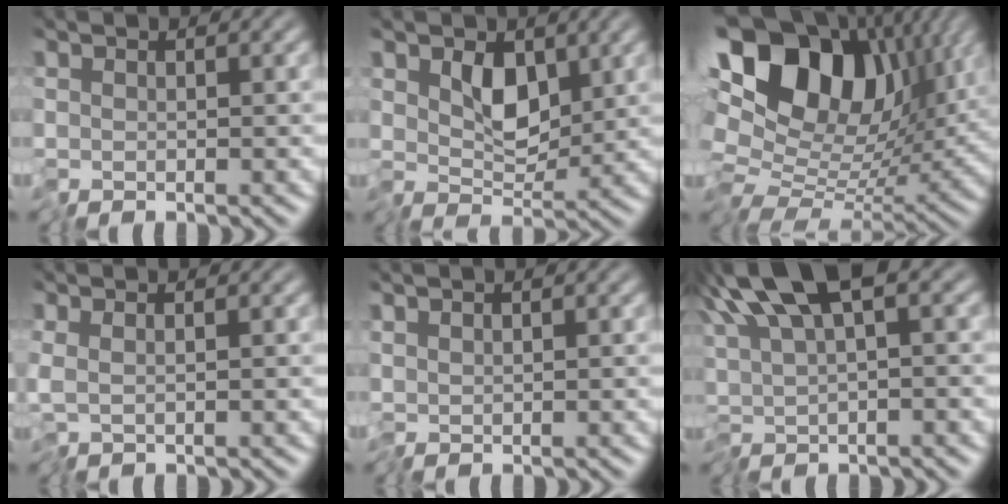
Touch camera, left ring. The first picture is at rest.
{"total": 3.1, "force": [0.5, 2.0, 2.3], "torque": [-0.042, -0.012, 0.008]}
{"total": 16.7, "force": [4.2, 11.4, 11.4], "torque": [-0.203, 0.023, 0.073]}
{"total": 1.2, "force": [-0.2, 0.1, 1.2], "torque": [-0.029, 0.000, -0.003]}
{"total": 0.9, "force": [0.4, 0.4, 0.8], "torque": [-0.021, 0.000, 0.008]}
{"total": 9.9, "force": [3.4, 3.7, 8.6], "torque": [-0.177, 0.011, 0.056]}